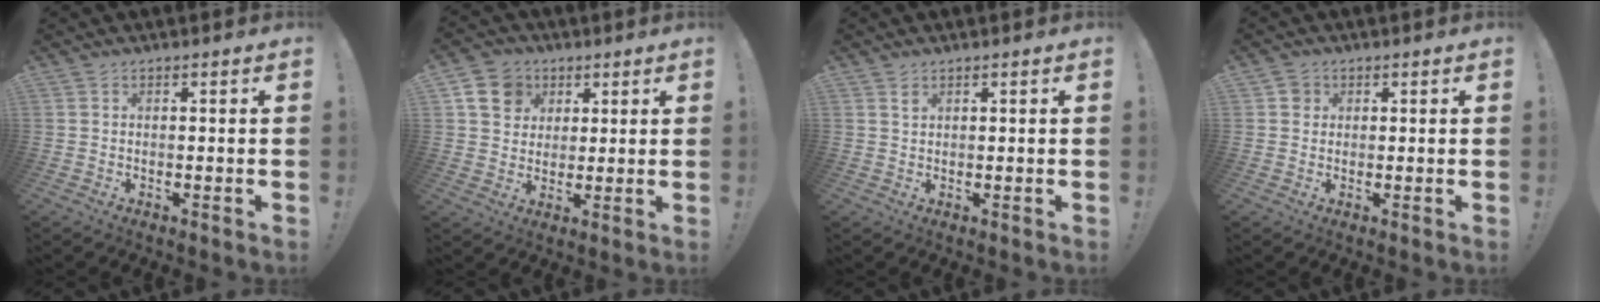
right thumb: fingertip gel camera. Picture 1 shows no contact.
{"total": 10.5, "force": [4.3, 8.8, 3.8], "torque": [-0.051, -0.018, 0.087]}
{"total": 1.2, "force": [0.8, 0.7, 0.6], "torque": [0.003, -0.007, 0.013]}
{"total": 2.3, "force": [0.8, 2.1, 0.6], "torque": [0.001, -0.001, 0.012]}